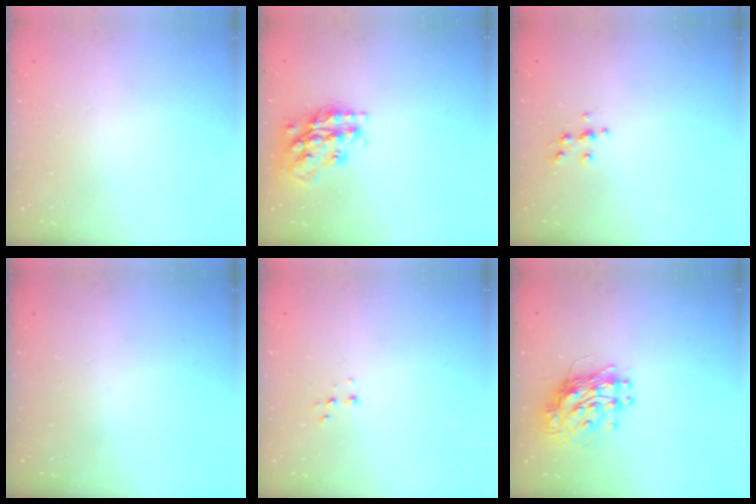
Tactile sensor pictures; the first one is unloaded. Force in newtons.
{"total": 18.7, "press": 18.6, "slide": 1.5}
{"total": 5.3, "press": 5.2, "slide": 0.5}
{"total": 0.0}
{"total": 4.7, "press": 4.6, "slide": 0.8}
{"total": 11.5, "press": 11.4, "slide": 1.3}